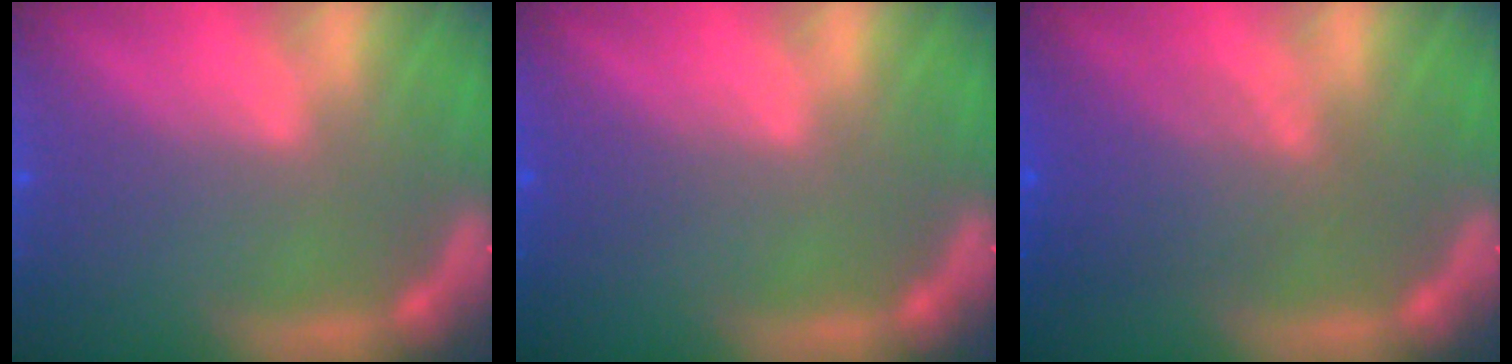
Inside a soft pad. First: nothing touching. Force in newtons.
{"total": 0.9}
{"total": 5.1}